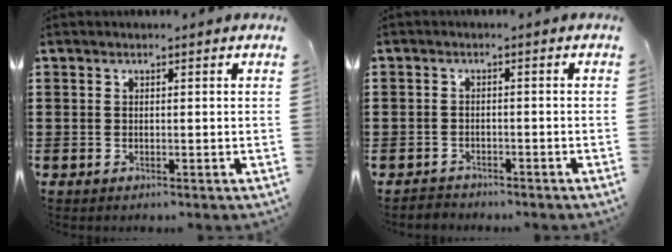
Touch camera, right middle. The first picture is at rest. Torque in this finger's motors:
{"motor_torque": [-1.30, 0.65, -1.05, -0.21]}